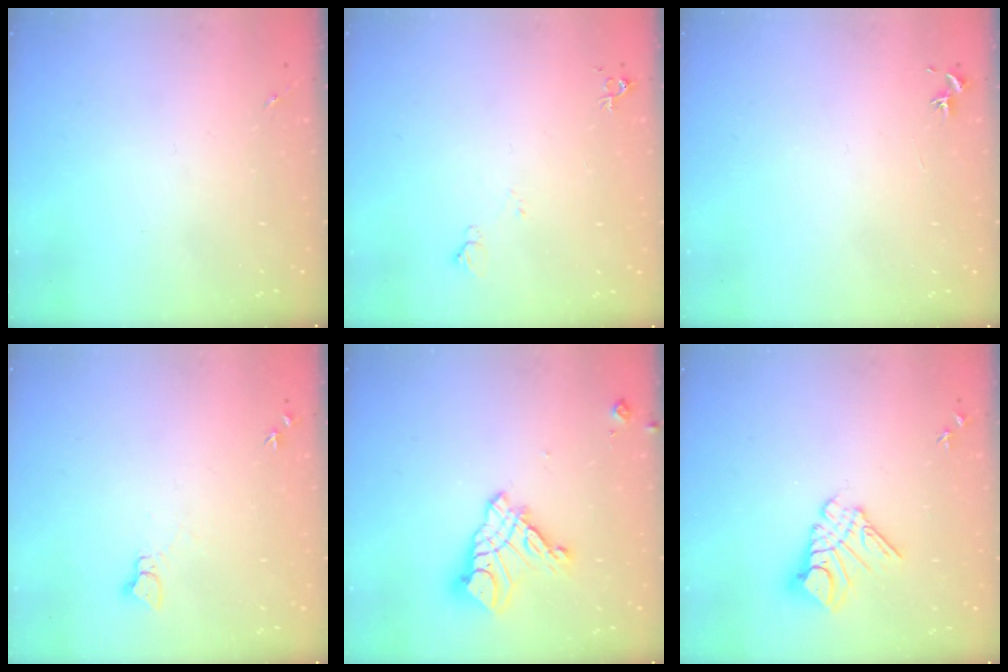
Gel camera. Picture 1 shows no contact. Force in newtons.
{"total": 5.2, "press": 5.1, "slide": 1.1}
{"total": 0.8, "press": 0.7, "slide": 0.3}
{"total": 3.8, "press": 3.8, "slide": 0.4}
{"total": 13.1, "press": 13.0, "slide": 1.3}
{"total": 11.6, "press": 11.6, "slide": 1.2}